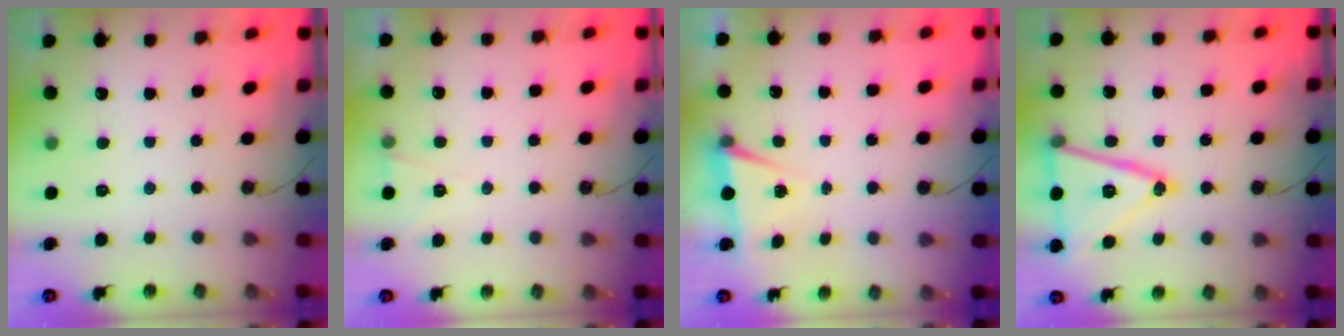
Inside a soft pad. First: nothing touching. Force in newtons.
{"total": 5.2, "press": 2.8, "slide": 4.3}
{"total": 4.8, "press": 1.9, "slide": 4.4}
{"total": 19.7, "press": 19.4, "slide": 3.4}